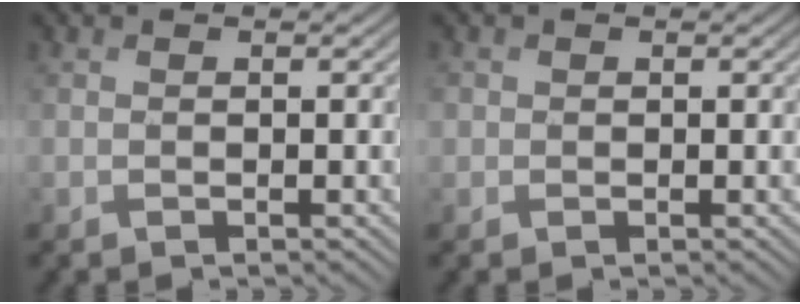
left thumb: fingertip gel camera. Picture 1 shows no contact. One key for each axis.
{"total": 1.1, "fx": 0.1, "fy": 1.1, "fz": 0.1, "tx": -0.001, "ty": -0.002, "tz": -0.001}